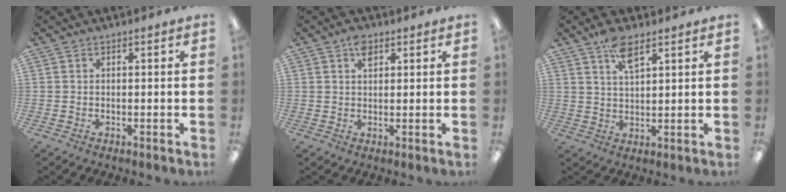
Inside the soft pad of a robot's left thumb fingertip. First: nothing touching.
{"total": 3.4, "force": [1.8, 1.9, 2.1], "torque": [-0.030, -0.003, 0.029]}
{"total": 6.1, "force": [4.0, 2.2, 4.1], "torque": [-0.075, -0.007, 0.069]}